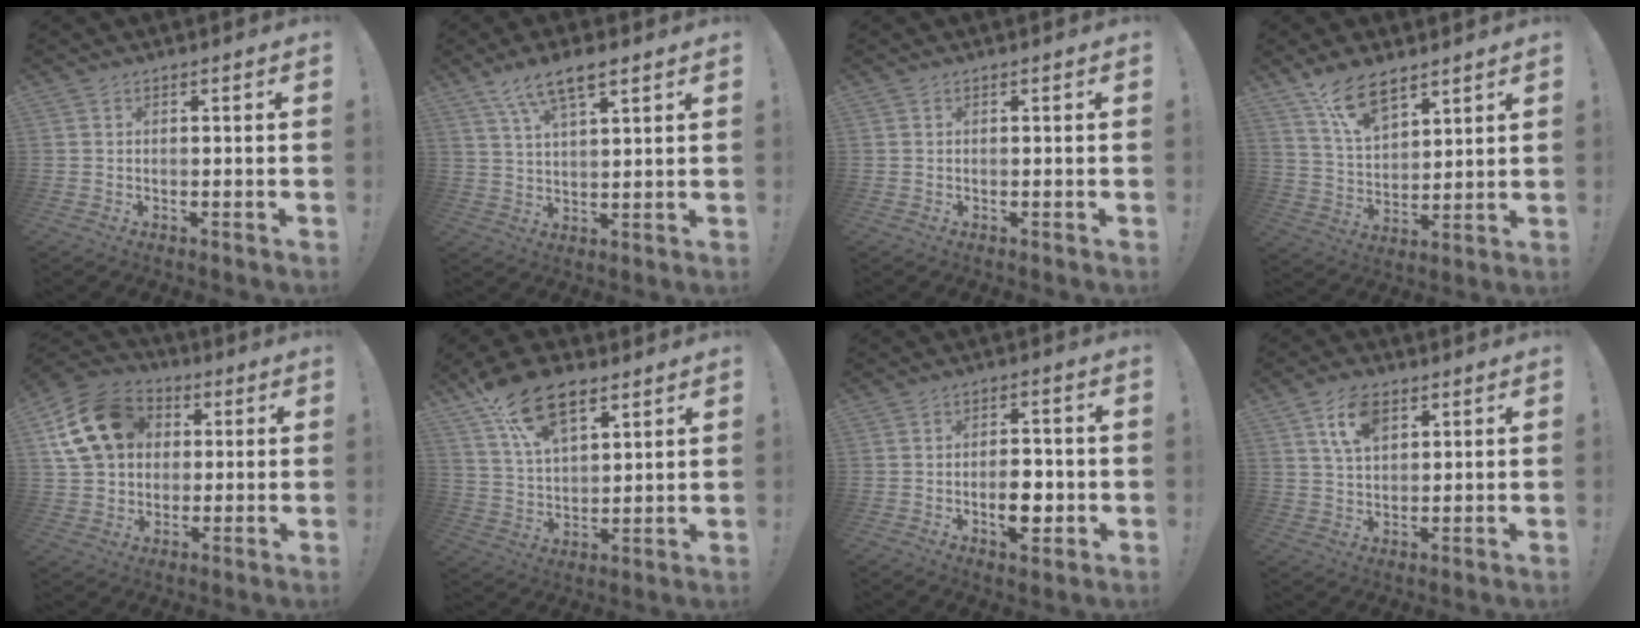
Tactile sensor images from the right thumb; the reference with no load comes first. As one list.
[{"total": 9.6, "force": [6.1, 3.3, 6.6], "torque": [-0.110, -0.021, 0.111]}, {"total": 0.0}, {"total": 12.3, "force": [8.9, 5.8, 6.2], "torque": [-0.107, -0.051, 0.167]}, {"total": 17.3, "force": [5.3, 13.5, 9.5], "torque": [-0.151, -0.006, 0.107]}, {"total": 17.1, "force": [10.9, 8.9, 9.7], "torque": [-0.170, -0.055, 0.200]}, {"total": 7.7, "force": [-2.1, 4.4, 6.0], "torque": [-0.085, 0.011, -0.033]}, {"total": 9.2, "force": [4.8, 5.4, 5.7], "torque": [-0.092, -0.006, 0.088]}]